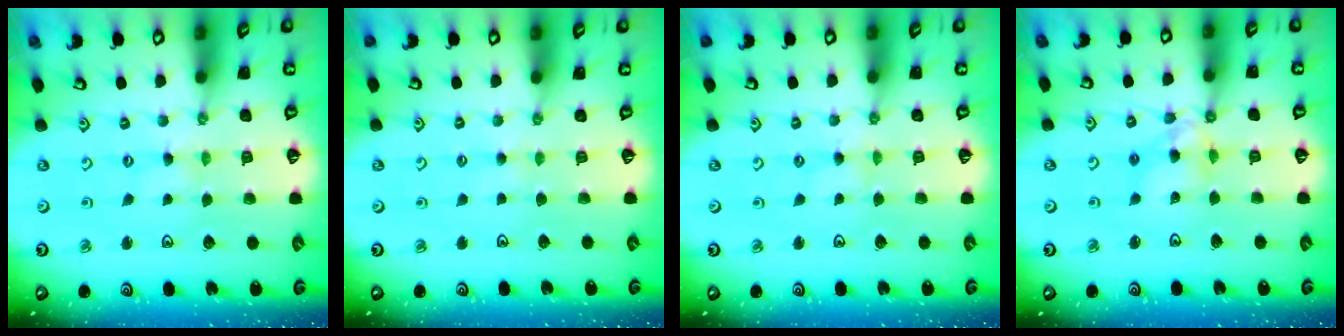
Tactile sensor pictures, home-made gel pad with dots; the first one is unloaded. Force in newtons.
{"total": 2.4, "press": 2.4, "slide": 0.3}
{"total": 1.6, "press": 1.5, "slide": 0.4}
{"total": 8.8, "press": 8.8, "slide": 0.7}